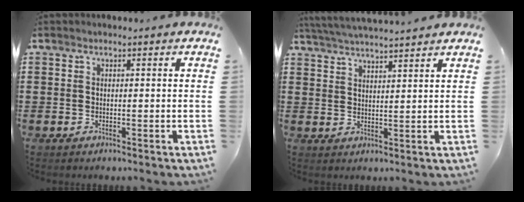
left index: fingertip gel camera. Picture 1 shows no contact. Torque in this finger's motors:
{"motor_torque": [1.12, -1.02, 0.21, 0.13]}